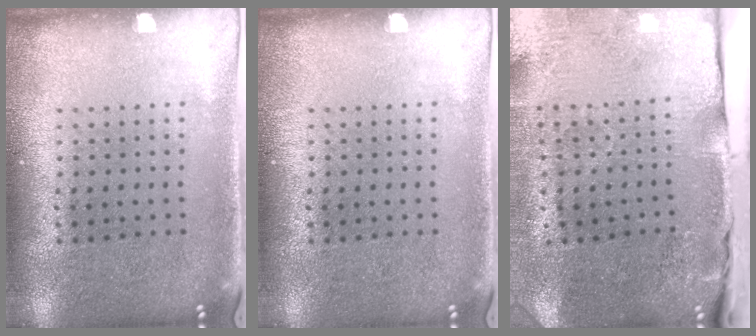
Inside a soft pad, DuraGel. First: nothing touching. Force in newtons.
{"total": 0.0}
{"total": 4.9, "press": 3.9, "slide": 2.9}